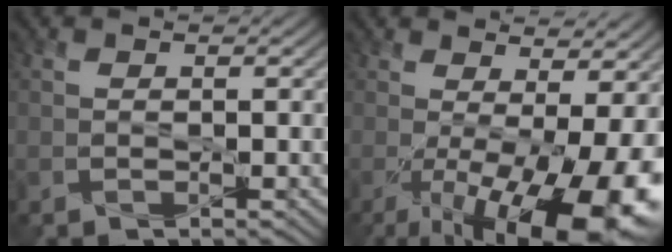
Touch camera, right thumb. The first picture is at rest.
{"total": 15.5, "force": [-3.8, 5.7, 13.9], "torque": [-0.200, -0.030, -0.036]}